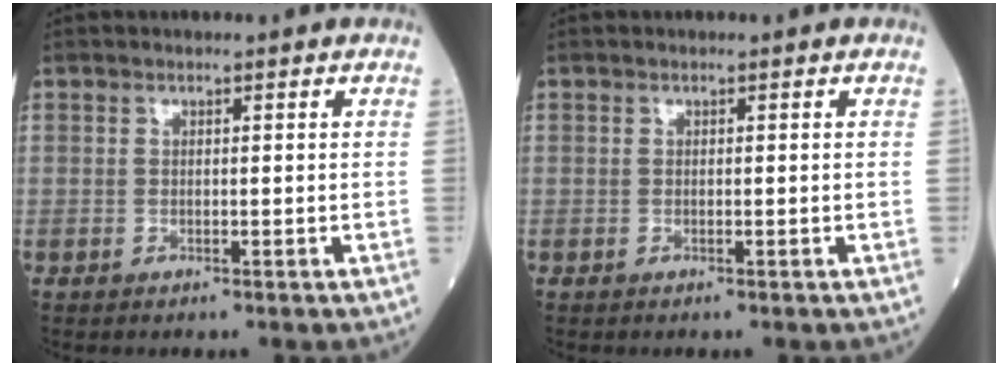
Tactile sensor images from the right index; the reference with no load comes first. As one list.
[{"total": 0.0}]